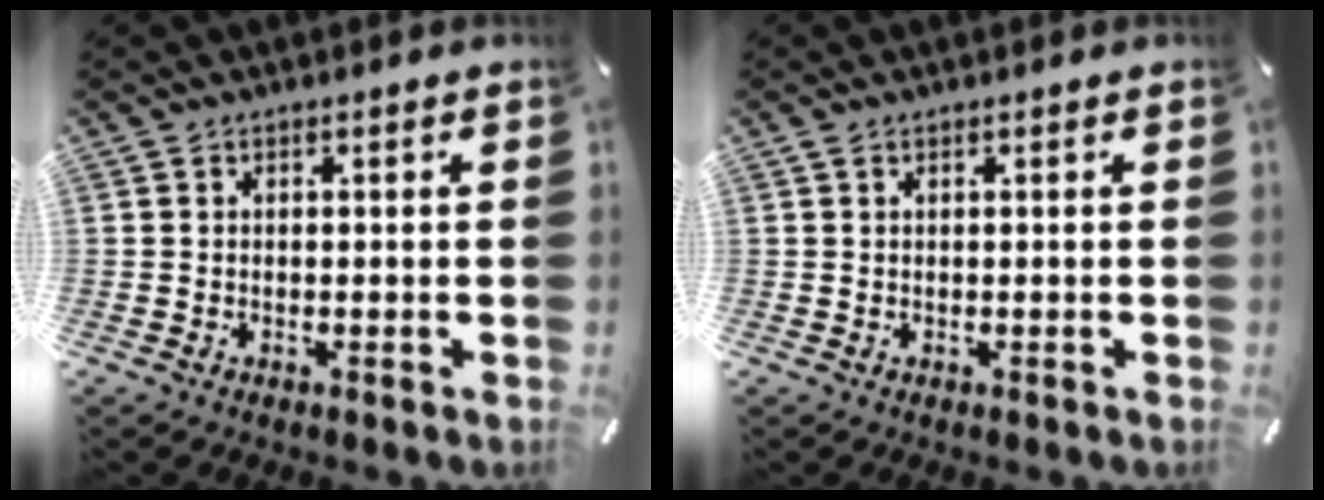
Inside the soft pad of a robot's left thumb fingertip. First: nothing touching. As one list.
[{"total": 0.5, "force": [0.2, 0.2, 0.5], "torque": [-0.009, 0.002, 0.003]}]